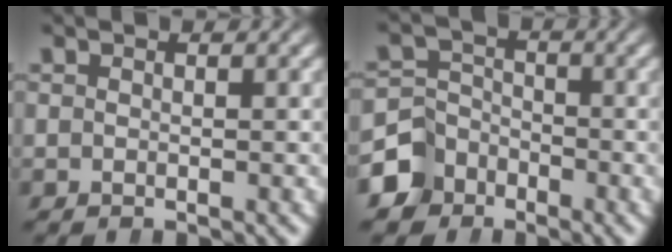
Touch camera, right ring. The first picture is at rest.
{"total": 5.8, "force": [-3.3, 4.6, 1.5], "torque": [-0.011, -0.017, -0.054]}